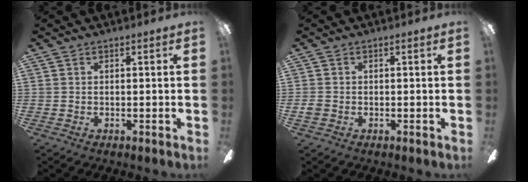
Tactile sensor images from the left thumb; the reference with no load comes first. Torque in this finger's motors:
{"motor_torque": [0.32, 0.22, -0.12, -0.07, -0.01]}